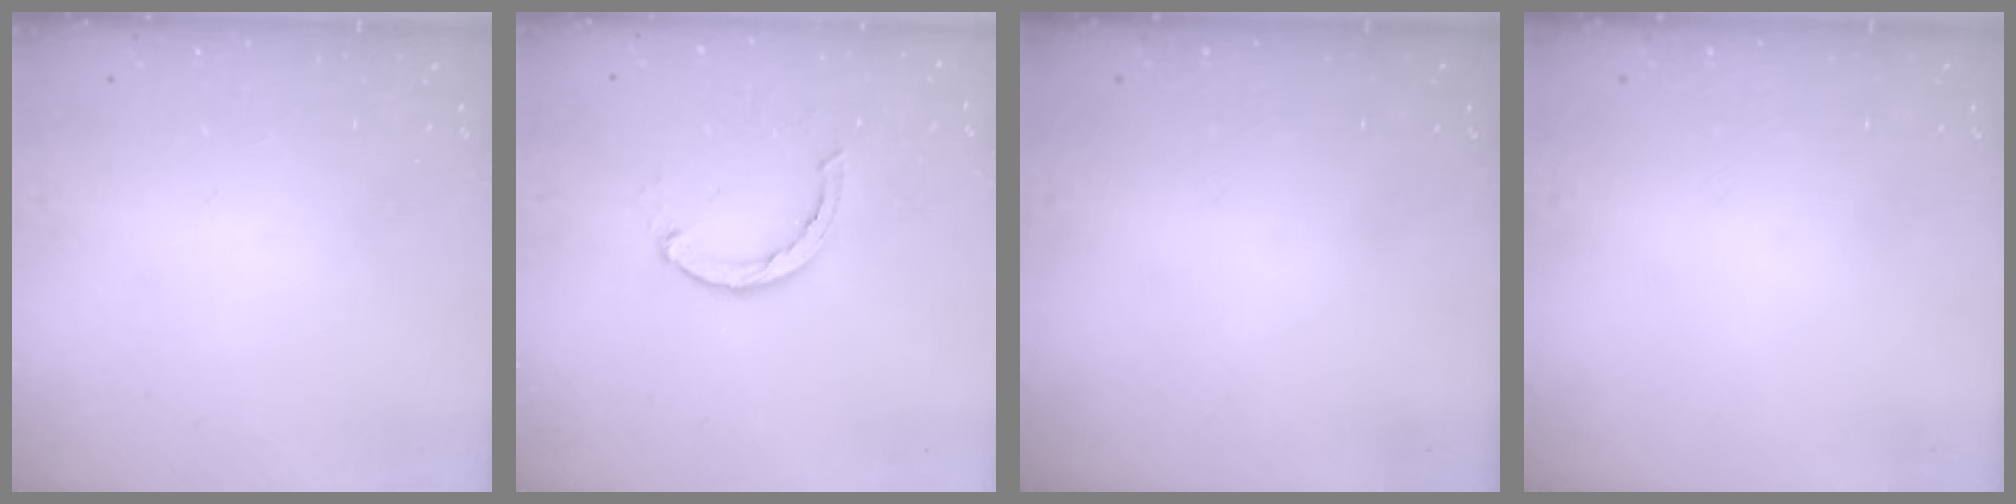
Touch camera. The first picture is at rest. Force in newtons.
{"total": 2.1, "press": 2.0, "slide": 0.4}
{"total": 0.0}
{"total": 0.0}